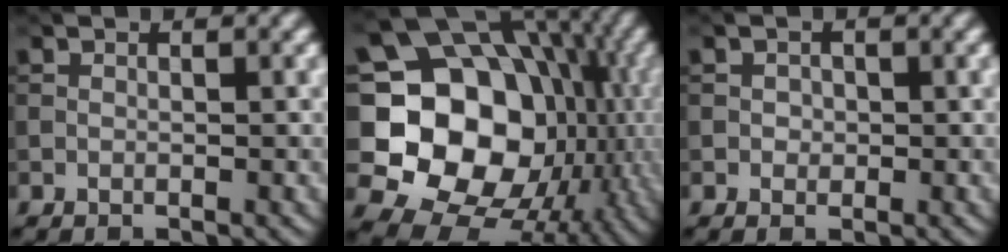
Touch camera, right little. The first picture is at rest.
{"total": 17.2, "force": [-1.6, 13.9, 10.0], "torque": [-0.179, -0.018, -0.039]}
{"total": 0.7, "force": [-0.2, 0.6, 0.2], "torque": [-0.006, -0.003, -0.004]}